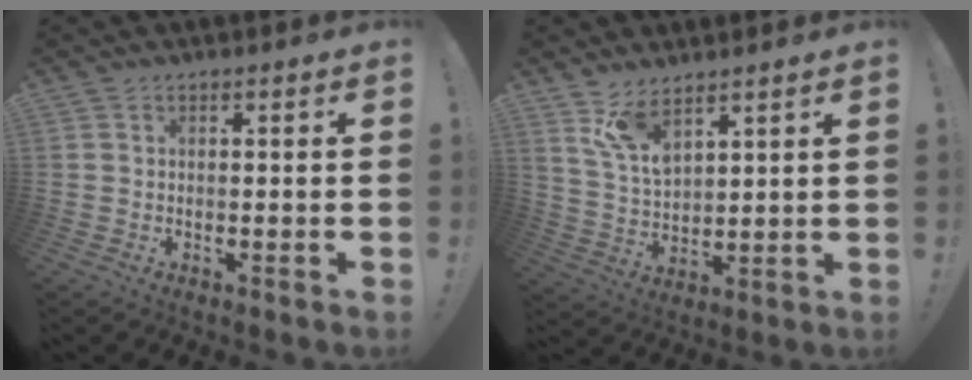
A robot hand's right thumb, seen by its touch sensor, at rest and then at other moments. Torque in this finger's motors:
{"motor_torque": [0.05, 0.17, 0.46, 0.27, 0.01]}